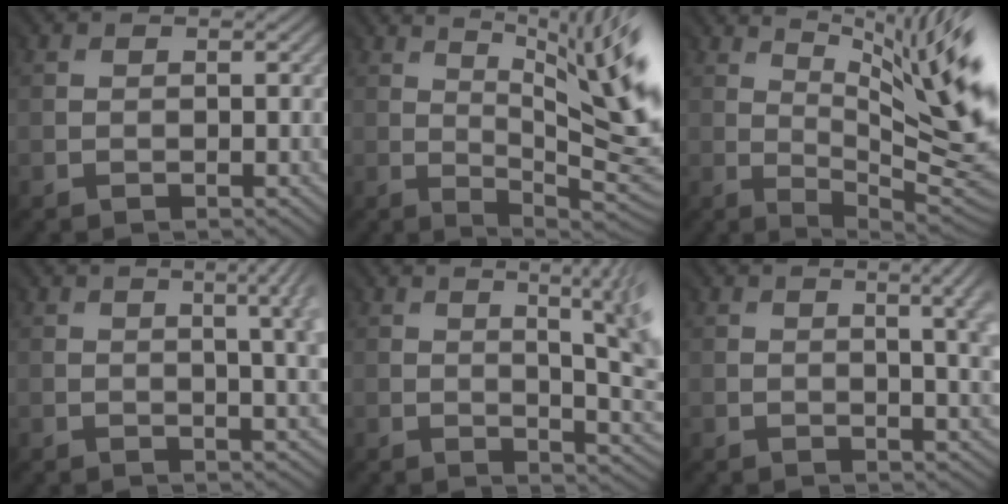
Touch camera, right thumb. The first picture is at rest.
{"total": 11.4, "force": [3.8, 2.2, 10.5], "torque": [-0.136, 0.022, 0.068]}
{"total": 13.6, "force": [5.0, 2.8, 12.4], "torque": [-0.155, 0.021, 0.094]}
{"total": 7.4, "force": [1.4, 2.7, 6.8], "torque": [-0.046, 0.032, 0.004]}
{"total": 9.5, "force": [1.6, 2.6, 9.0], "torque": [-0.098, 0.031, 0.025]}
{"total": 6.5, "force": [1.2, 2.5, 5.9], "torque": [-0.040, 0.021, 0.005]}